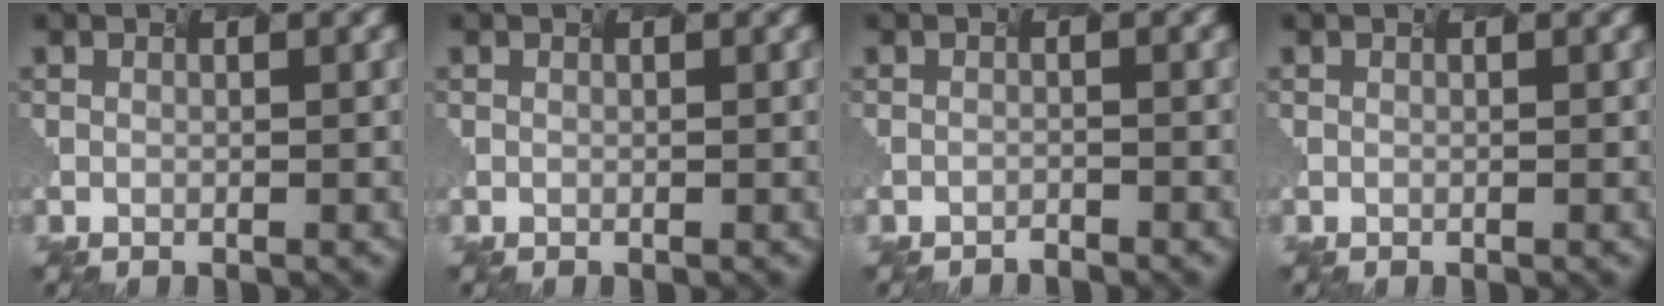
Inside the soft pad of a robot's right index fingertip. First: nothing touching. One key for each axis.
{"total": 0.0}
{"total": 1.6, "fx": -1.4, "fy": -0.7, "fz": -0.5, "tx": -0.002, "ty": -0.008, "tz": -0.007}
{"total": 0.0}